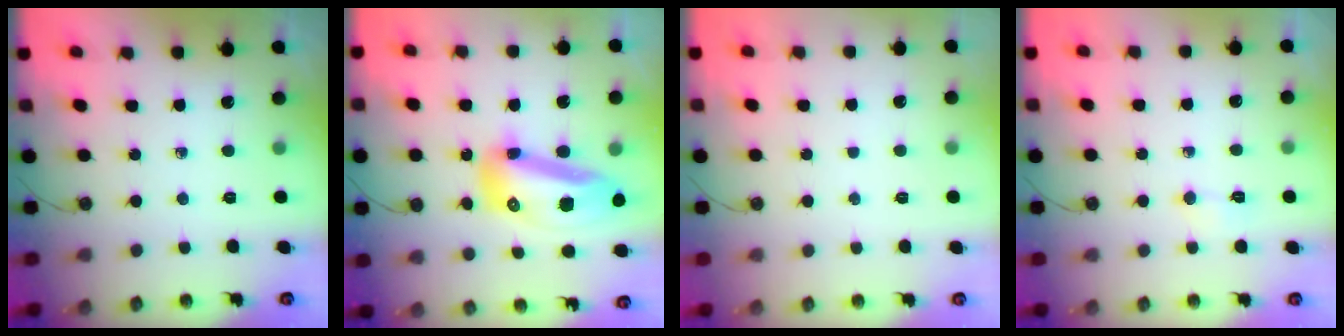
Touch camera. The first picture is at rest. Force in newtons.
{"total": 16.9, "press": 16.8, "slide": 2.2}
{"total": 1.0, "press": 1.0, "slide": 0.0}
{"total": 2.7, "press": 2.6, "slide": 0.5}